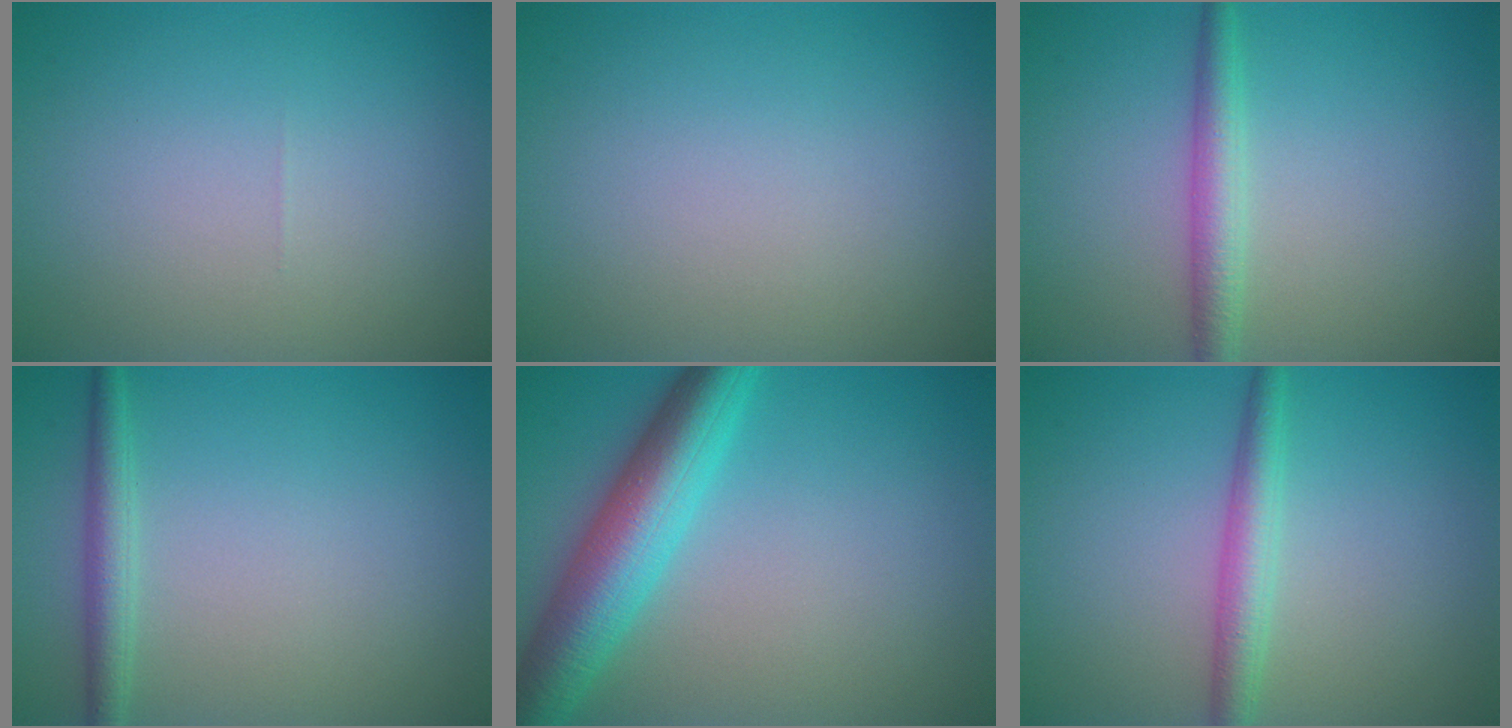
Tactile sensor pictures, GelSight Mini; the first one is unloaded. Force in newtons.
{"total": 0.0}
{"total": 2.7, "press": 2.7, "slide": 0.0}
{"total": 2.2, "press": 2.2, "slide": 0.1}
{"total": 7.4, "press": 7.4, "slide": 0.2}
{"total": 2.9, "press": 2.9, "slide": 0.1}